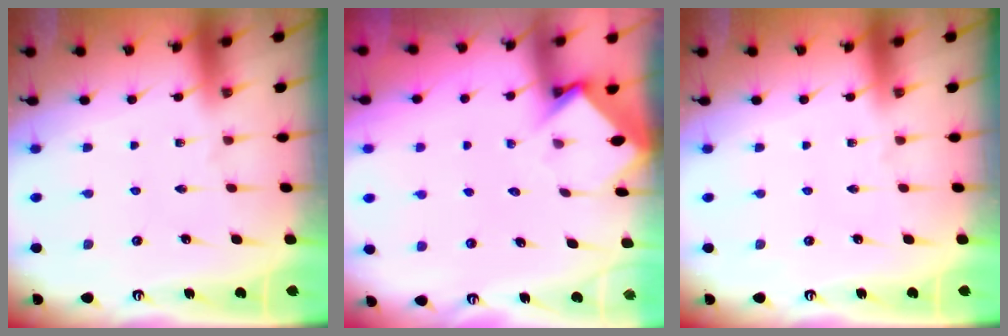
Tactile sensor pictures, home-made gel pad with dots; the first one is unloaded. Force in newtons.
{"total": 3.7, "press": 3.7, "slide": 0.2}
{"total": 0.0}